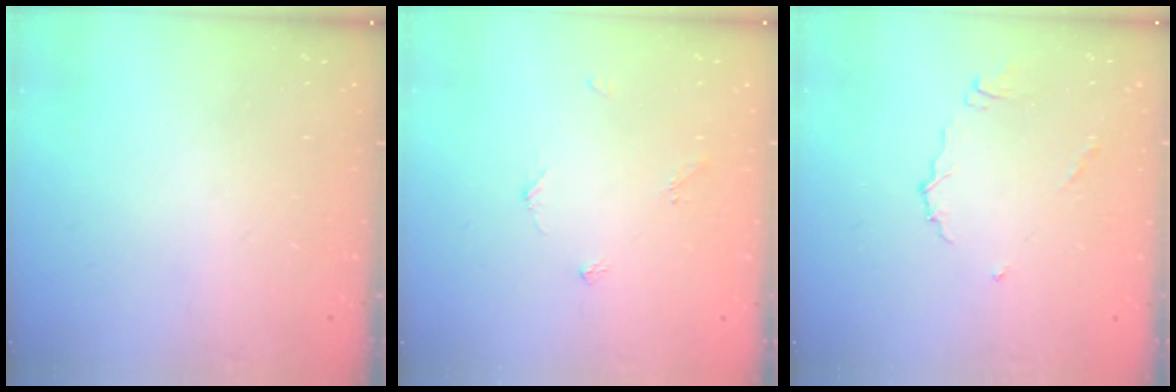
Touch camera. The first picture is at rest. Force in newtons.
{"total": 2.8, "press": 2.8, "slide": 0.4}
{"total": 5.5, "press": 5.5, "slide": 0.4}